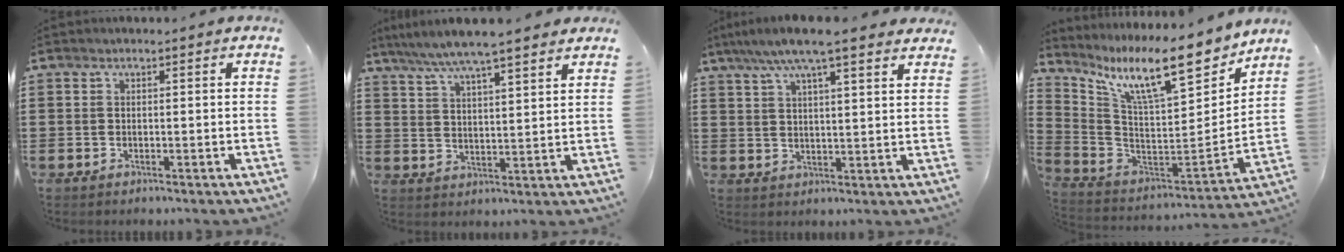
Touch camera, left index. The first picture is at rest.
{"total": 5.8, "force": [5.1, 0.0, 2.8], "torque": [-0.074, -0.020, 0.087]}
{"total": 7.2, "force": [5.7, 0.6, 4.3], "torque": [-0.099, -0.010, 0.101]}
{"total": 14.0, "force": [9.7, 2.7, 9.8], "torque": [-0.203, -0.056, 0.160]}